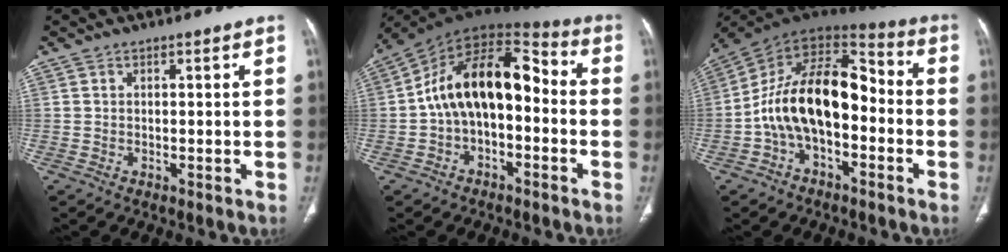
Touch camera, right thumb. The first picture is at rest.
{"total": 16.3, "force": [-1.5, 9.8, 13.0], "torque": [-0.186, 0.064, -0.035]}
{"total": 18.2, "force": [-3.1, 10.5, 14.5], "torque": [-0.228, 0.066, -0.060]}